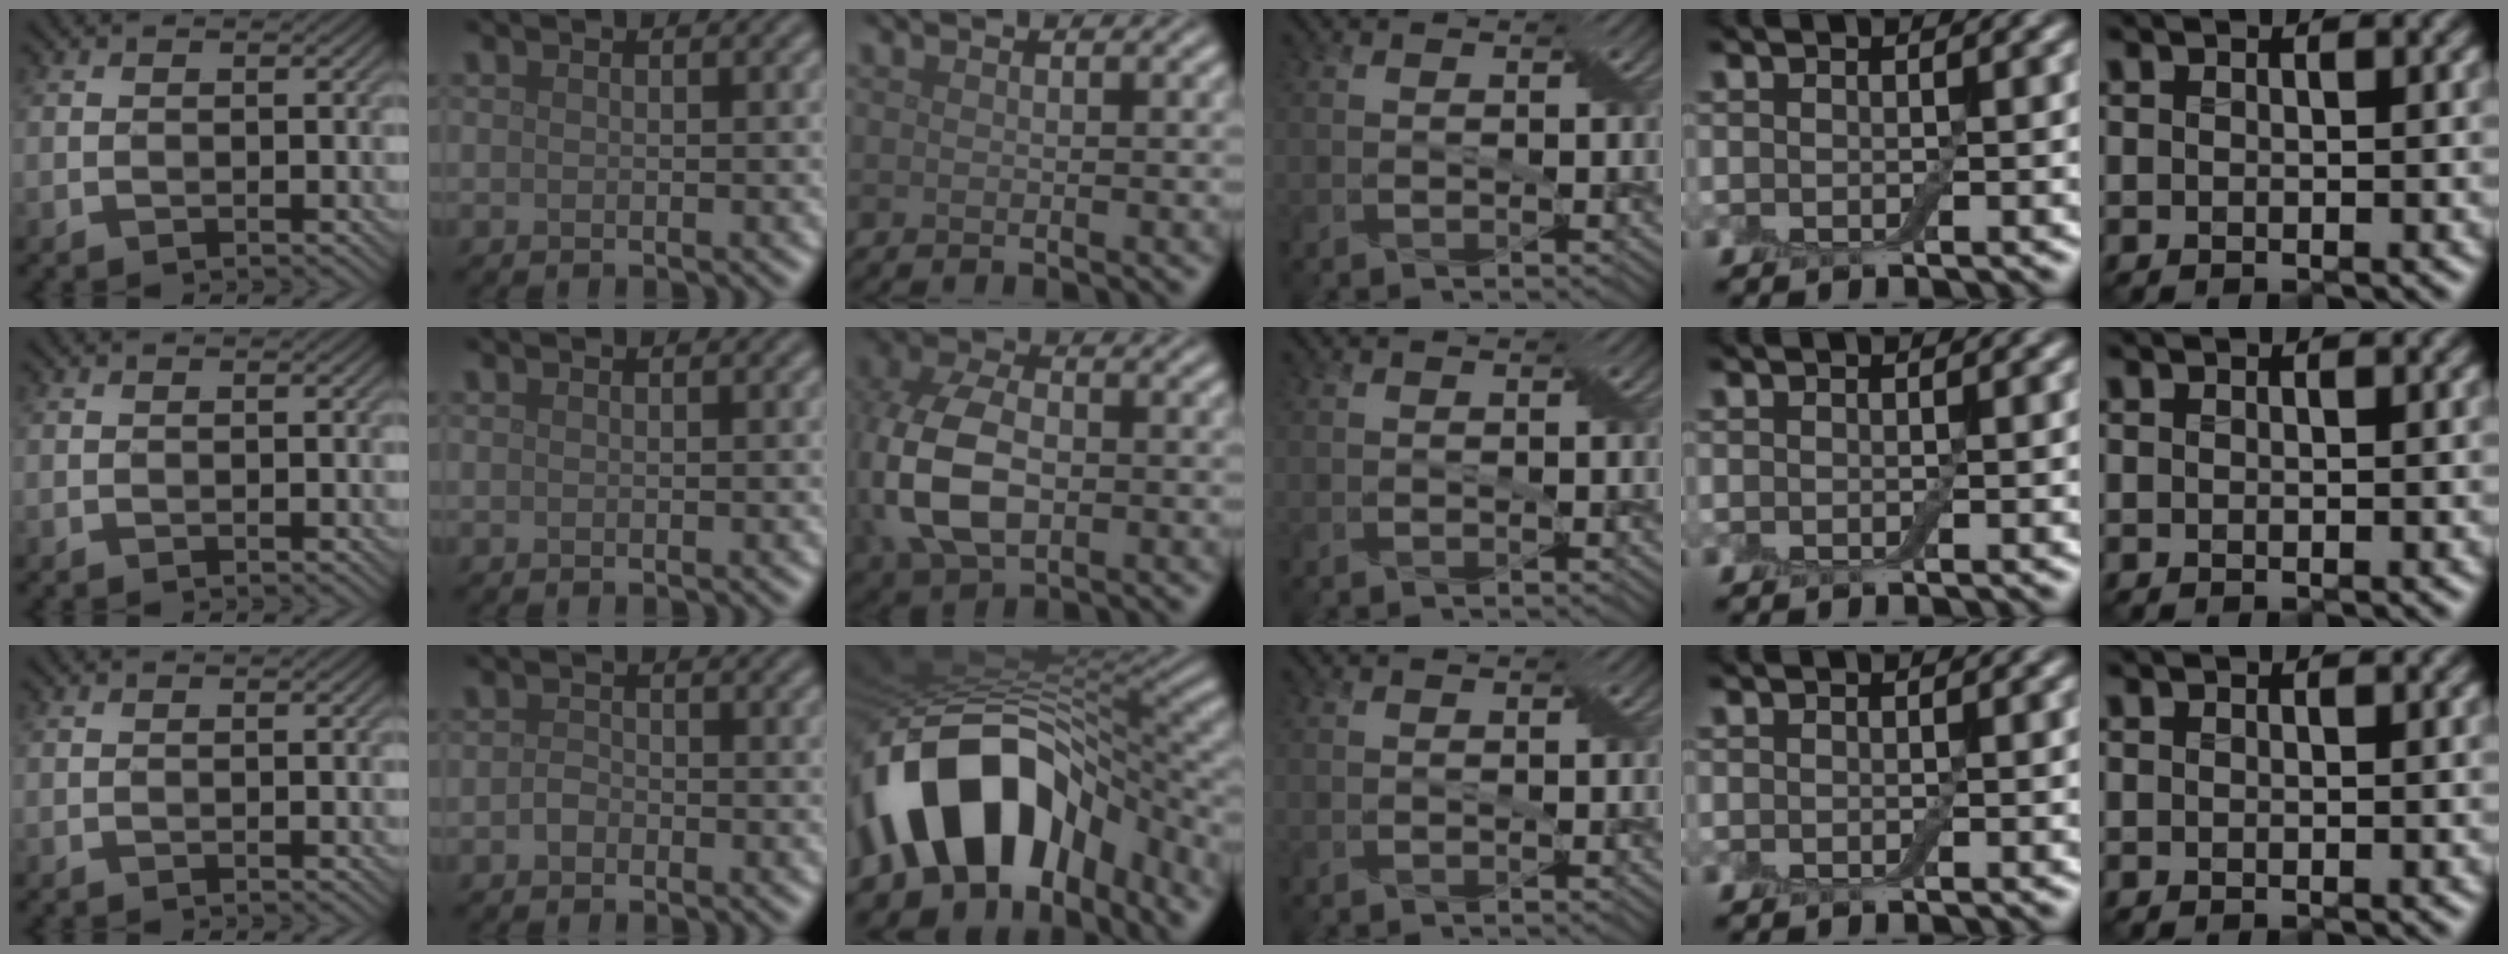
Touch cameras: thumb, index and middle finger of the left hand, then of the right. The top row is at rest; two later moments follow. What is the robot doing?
{"motion": "extract", "object": "drawer"}